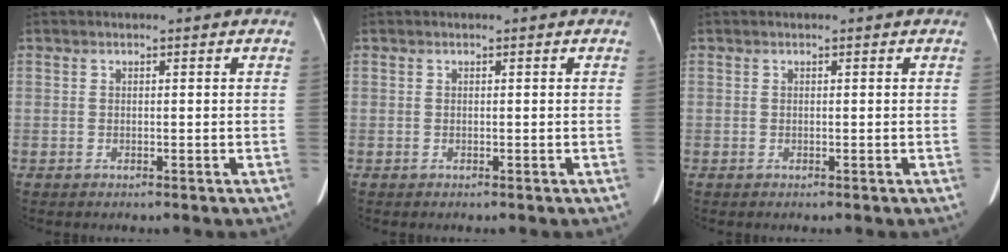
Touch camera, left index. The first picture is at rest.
{"total": 0.0}
{"total": 0.0}